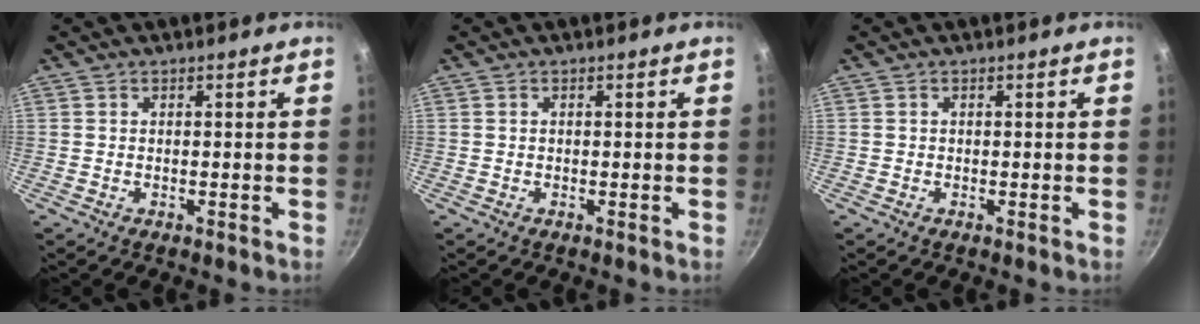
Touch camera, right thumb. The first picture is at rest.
{"total": 0.0}
{"total": 0.0}